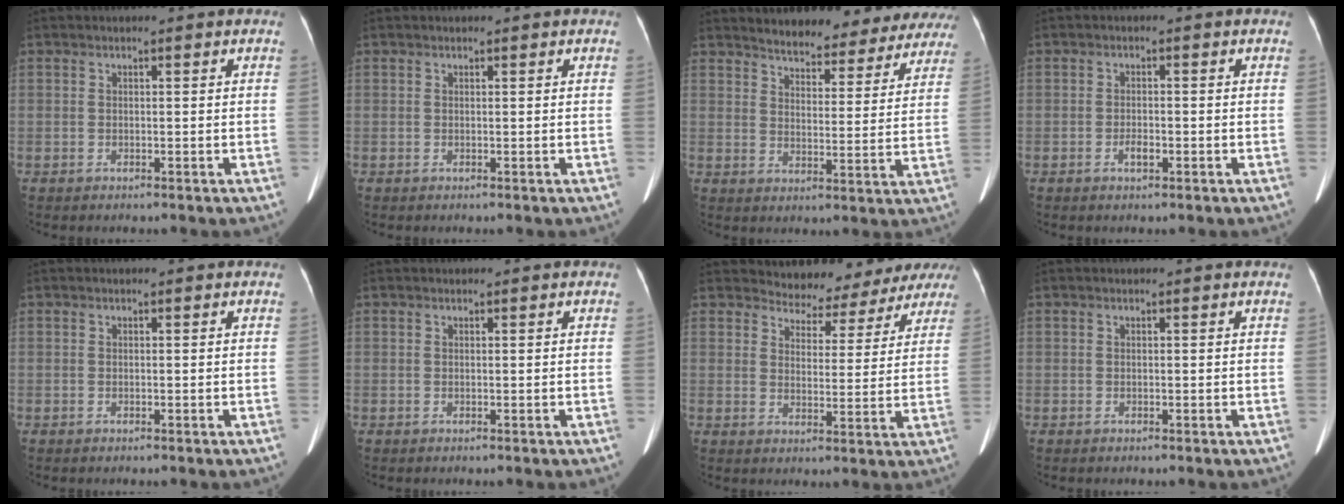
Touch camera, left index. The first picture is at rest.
{"total": 0.9, "force": [0.7, 0.2, 0.4], "torque": [-0.001, 0.002, 0.008]}
{"total": 20.5, "force": [18.7, 5.4, 6.5], "torque": [-0.072, -0.041, 0.218]}
{"total": 1.8, "force": [-1.4, 0.6, 0.9], "torque": [-0.018, -0.017, -0.024]}
{"total": 0.0}
{"total": 0.8, "force": [0.7, 0.2, 0.4], "torque": [0.000, 0.003, 0.008]}
{"total": 11.9, "force": [11.3, 3.7, 0.5], "torque": [0.016, -0.020, 0.114]}
{"total": 0.0}